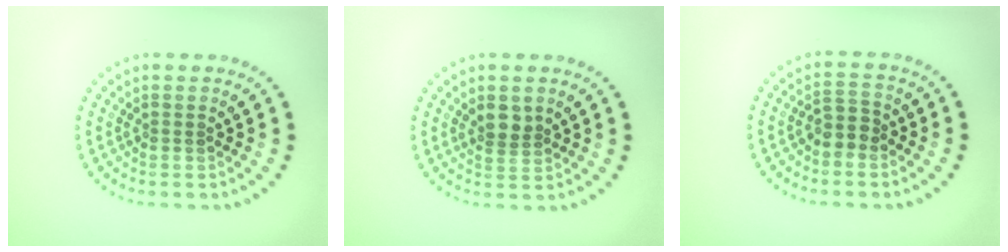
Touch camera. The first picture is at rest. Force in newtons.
{"total": 2.0, "press": 1.7, "slide": 0.9}
{"total": 2.0, "press": 1.8, "slide": 0.9}